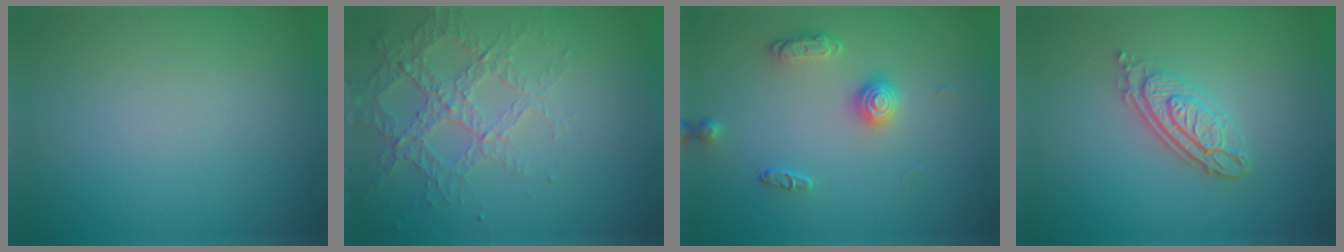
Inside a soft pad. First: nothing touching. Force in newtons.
{"total": 4.2, "press": 3.0, "slide": 2.9}
{"total": 2.3, "press": 1.8, "slide": 1.4}
{"total": 3.9, "press": 2.9, "slide": 2.6}